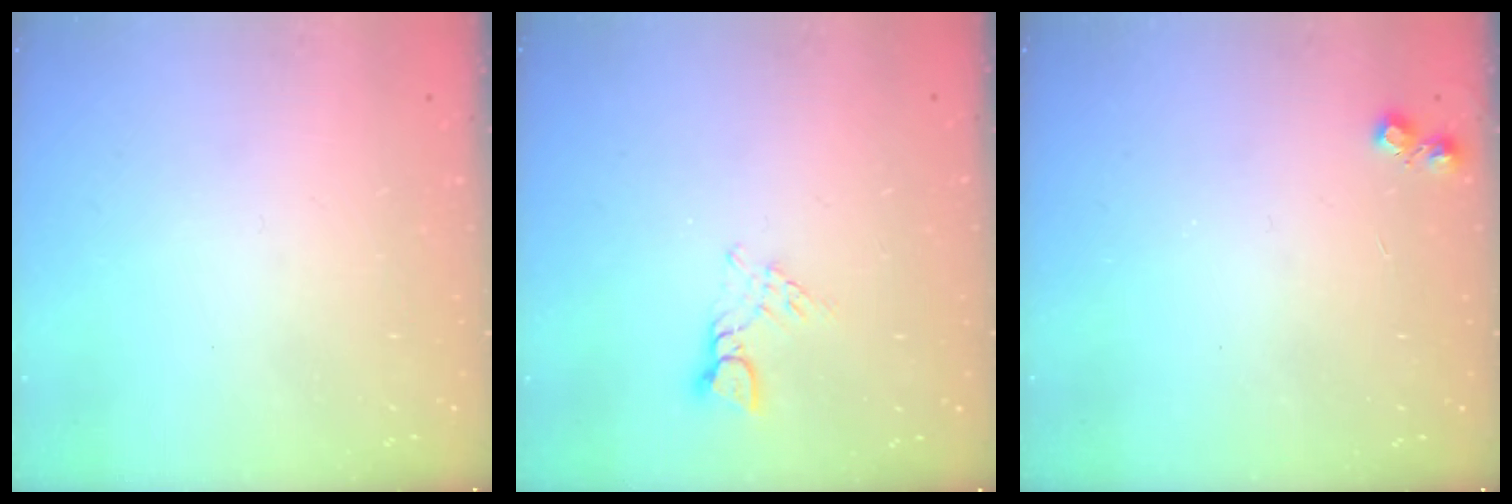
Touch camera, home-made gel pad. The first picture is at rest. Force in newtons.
{"total": 2.8, "press": 2.8, "slide": 0.3}
{"total": 4.3, "press": 4.3, "slide": 0.6}